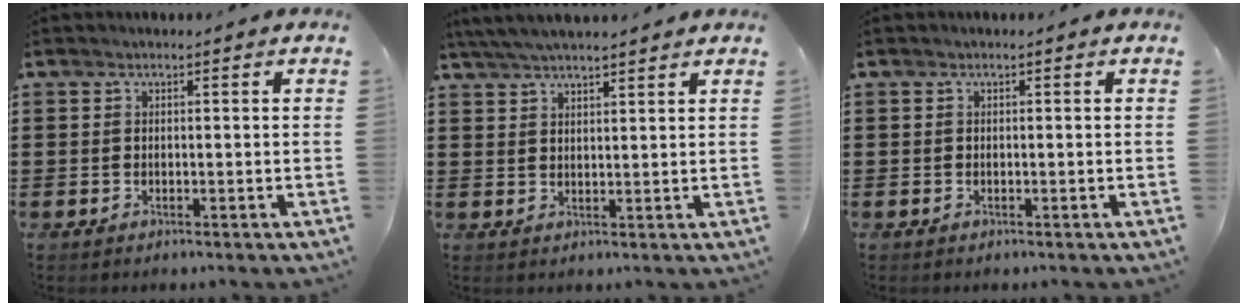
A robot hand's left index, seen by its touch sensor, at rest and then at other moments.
{"total": 4.1, "force": [3.8, 0.1, 1.5], "torque": [-0.040, -0.003, 0.070]}
{"total": 0.0}